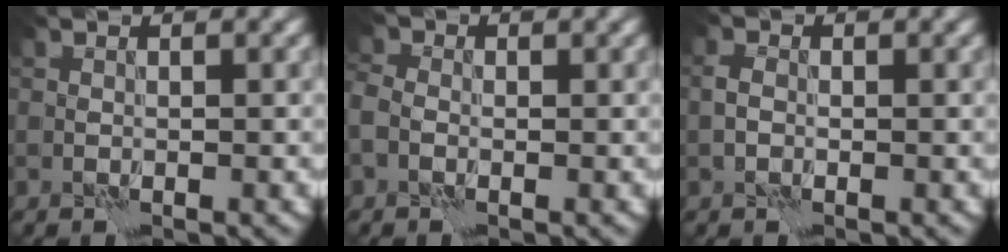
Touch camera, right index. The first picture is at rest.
{"total": 2.7, "force": [-0.4, 2.2, 1.5], "torque": [-0.032, 0.007, -0.018]}
{"total": 1.2, "force": [-0.3, 0.9, 0.7], "torque": [-0.013, 0.006, -0.011]}